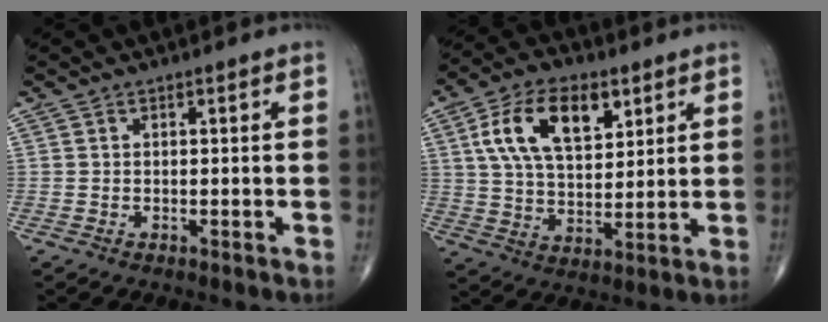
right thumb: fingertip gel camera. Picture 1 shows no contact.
{"total": 15.0, "force": [5.9, 8.1, 11.1], "torque": [-0.180, -0.010, 0.109]}